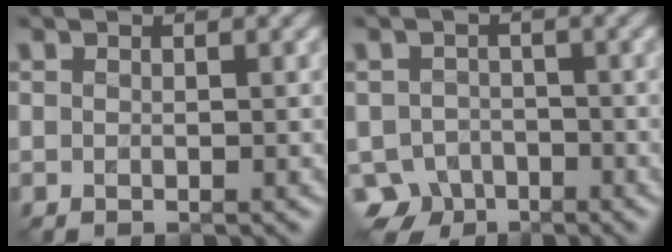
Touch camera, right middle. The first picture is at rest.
{"total": 4.5, "force": [-3.1, 3.0, 1.2], "torque": [-0.010, -0.005, -0.059]}